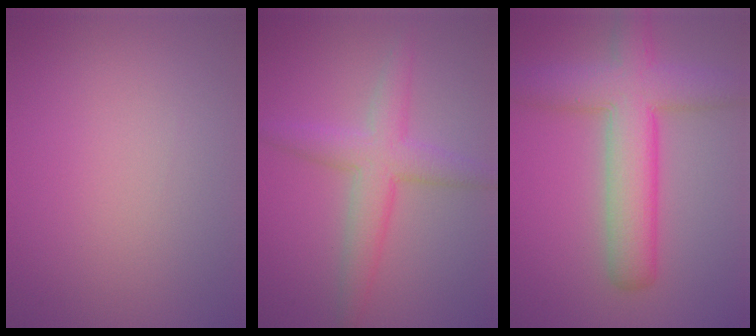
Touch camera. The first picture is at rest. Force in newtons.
{"total": 4.4, "press": 4.4, "slide": 0.1}
{"total": 7.8, "press": 7.8, "slide": 0.4}